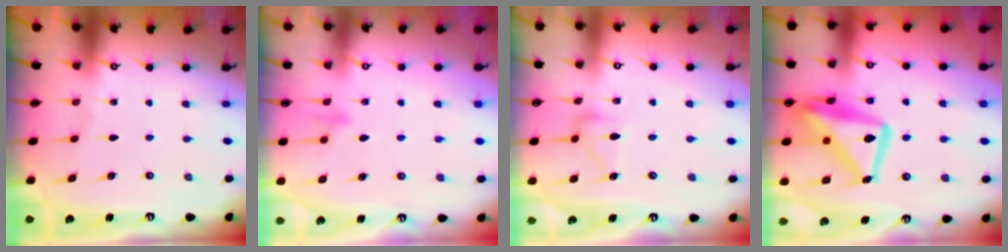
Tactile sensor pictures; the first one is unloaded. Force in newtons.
{"total": 7.3, "press": 7.1, "slide": 1.5}
{"total": 11.5, "press": 11.4, "slide": 0.4}
{"total": 18.7, "press": 18.6, "slide": 1.8}